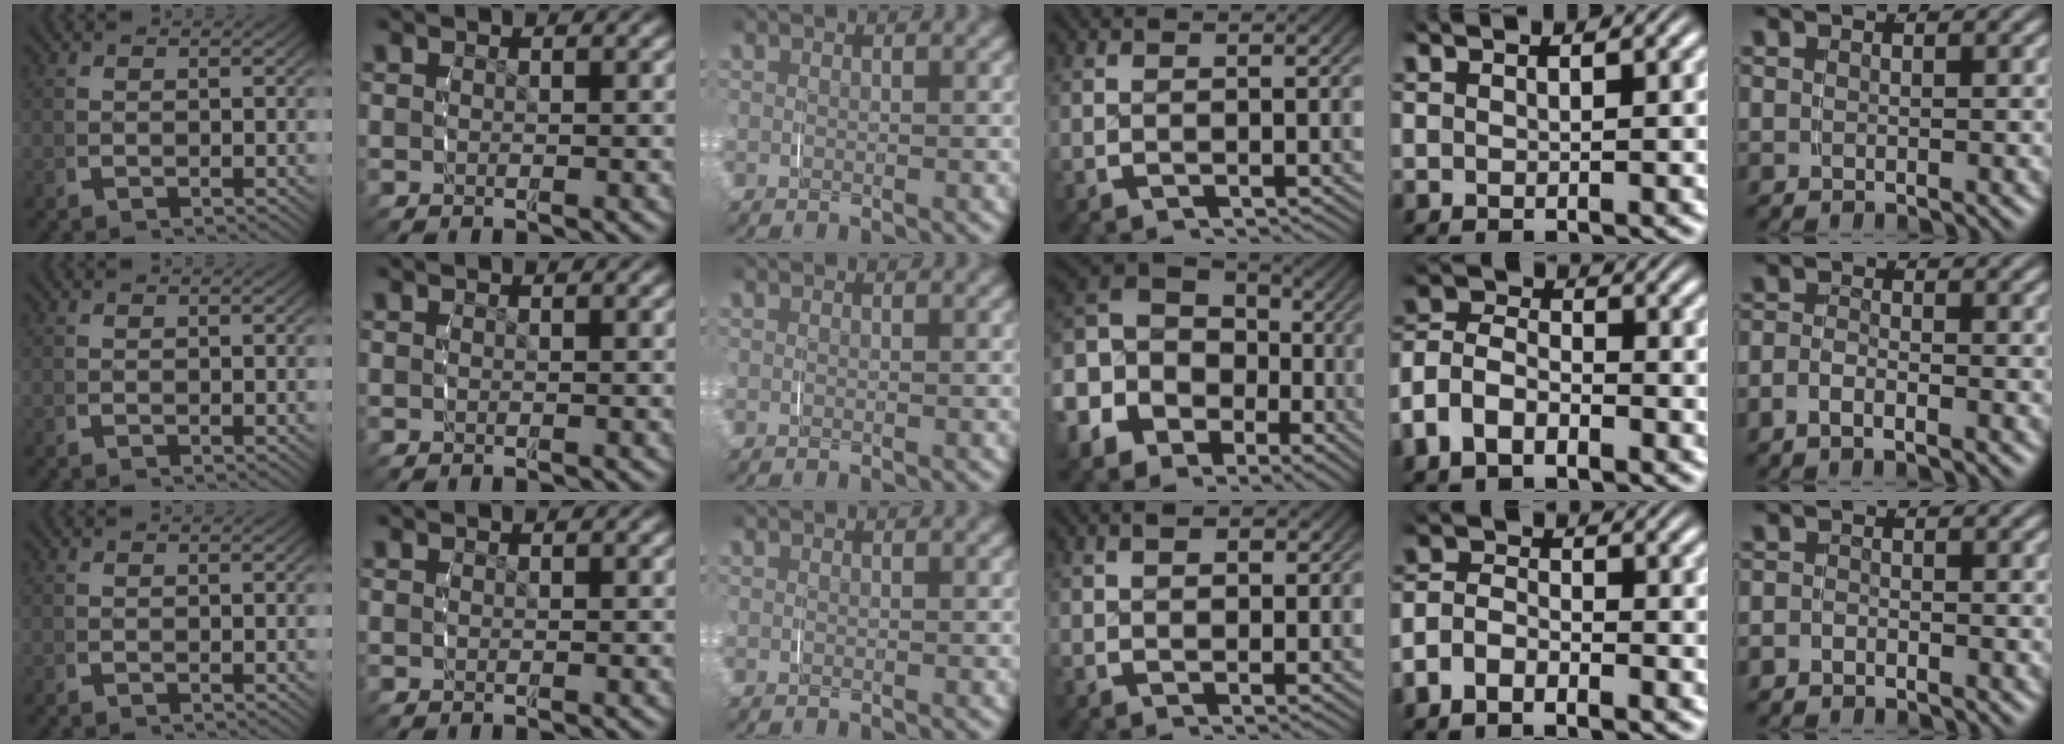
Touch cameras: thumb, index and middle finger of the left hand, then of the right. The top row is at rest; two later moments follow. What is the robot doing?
{"motion": "grasp_and_lifting", "object": "scarf"}